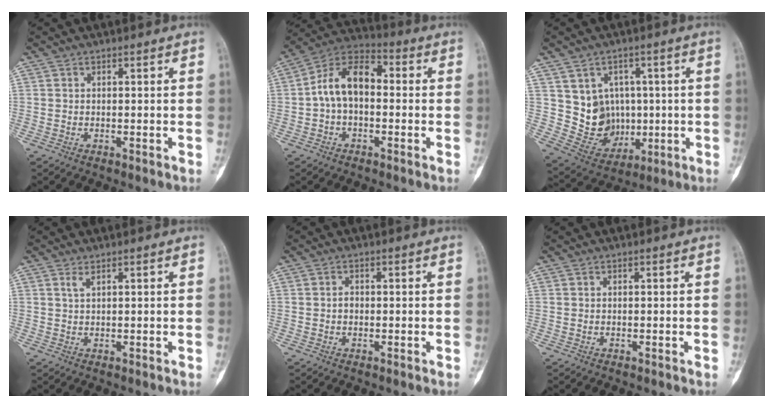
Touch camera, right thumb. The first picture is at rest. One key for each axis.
{"total": 11.1, "fx": -0.3, "fy": 7.0, "fz": 8.6, "tx": -0.143, "ty": 0.038, "tz": -0.019}
{"total": 10.7, "fx": 1.4, "fy": 9.7, "fz": 4.5, "tx": -0.025, "ty": -0.003, "tz": 0.051}
{"total": 1.3, "fx": 0.8, "fy": 0.4, "fz": 0.9, "tx": -0.020, "ty": 0.001, "tz": 0.018}
{"total": 1.3, "fx": -0.2, "fy": 1.0, "fz": 0.8, "tx": -0.009, "ty": 0.005, "tz": -0.005}
{"total": 0.0}